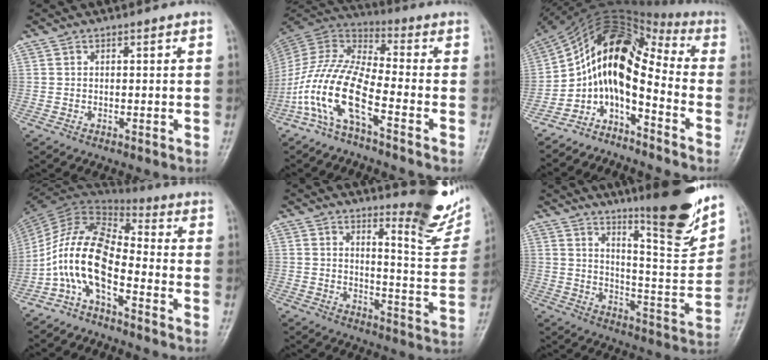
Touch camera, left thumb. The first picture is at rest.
{"total": 12.7, "force": [-6.2, 3.7, 10.4], "torque": [-0.231, 0.053, -0.134]}
{"total": 12.7, "force": [-4.3, 6.4, 10.1], "torque": [-0.161, 0.104, -0.088]}
{"total": 12.0, "force": [-4.7, 5.2, 9.7], "torque": [-0.198, 0.064, -0.105]}
{"total": 12.2, "force": [9.4, 2.6, 7.3], "torque": [-0.067, -0.087, 0.121]}
{"total": 18.0, "force": [13.5, 2.1, 11.8], "torque": [-0.150, -0.091, 0.209]}